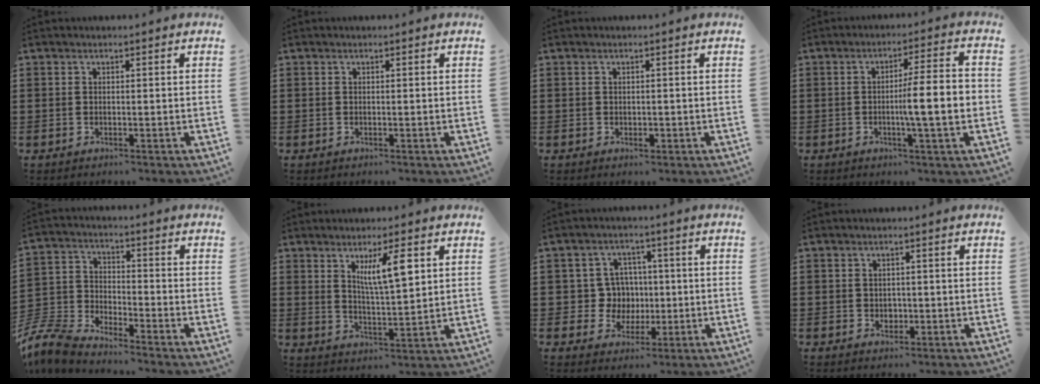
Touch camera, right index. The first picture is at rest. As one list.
[{"total": 0.0}, {"total": 0.8, "force": [-0.2, 0.6, 0.6], "torque": [-0.011, 0.000, -0.003]}, {"total": 7.8, "force": [-1.2, 0.6, 7.7], "torque": [-0.114, -0.008, -0.026]}, {"total": 7.6, "force": [-7.2, 1.2, 1.8], "torque": [-0.072, -0.002, -0.155]}, {"total": 6.8, "force": [2.9, 1.6, 6.0], "torque": [-0.107, 0.001, 0.044]}, {"total": 6.3, "force": [0.2, 6.0, 1.9], "torque": [-0.055, 0.015, 0.003]}, {"total": 1.5, "force": [0.0, 1.3, 0.6], "torque": [-0.015, 0.007, -0.001]}]